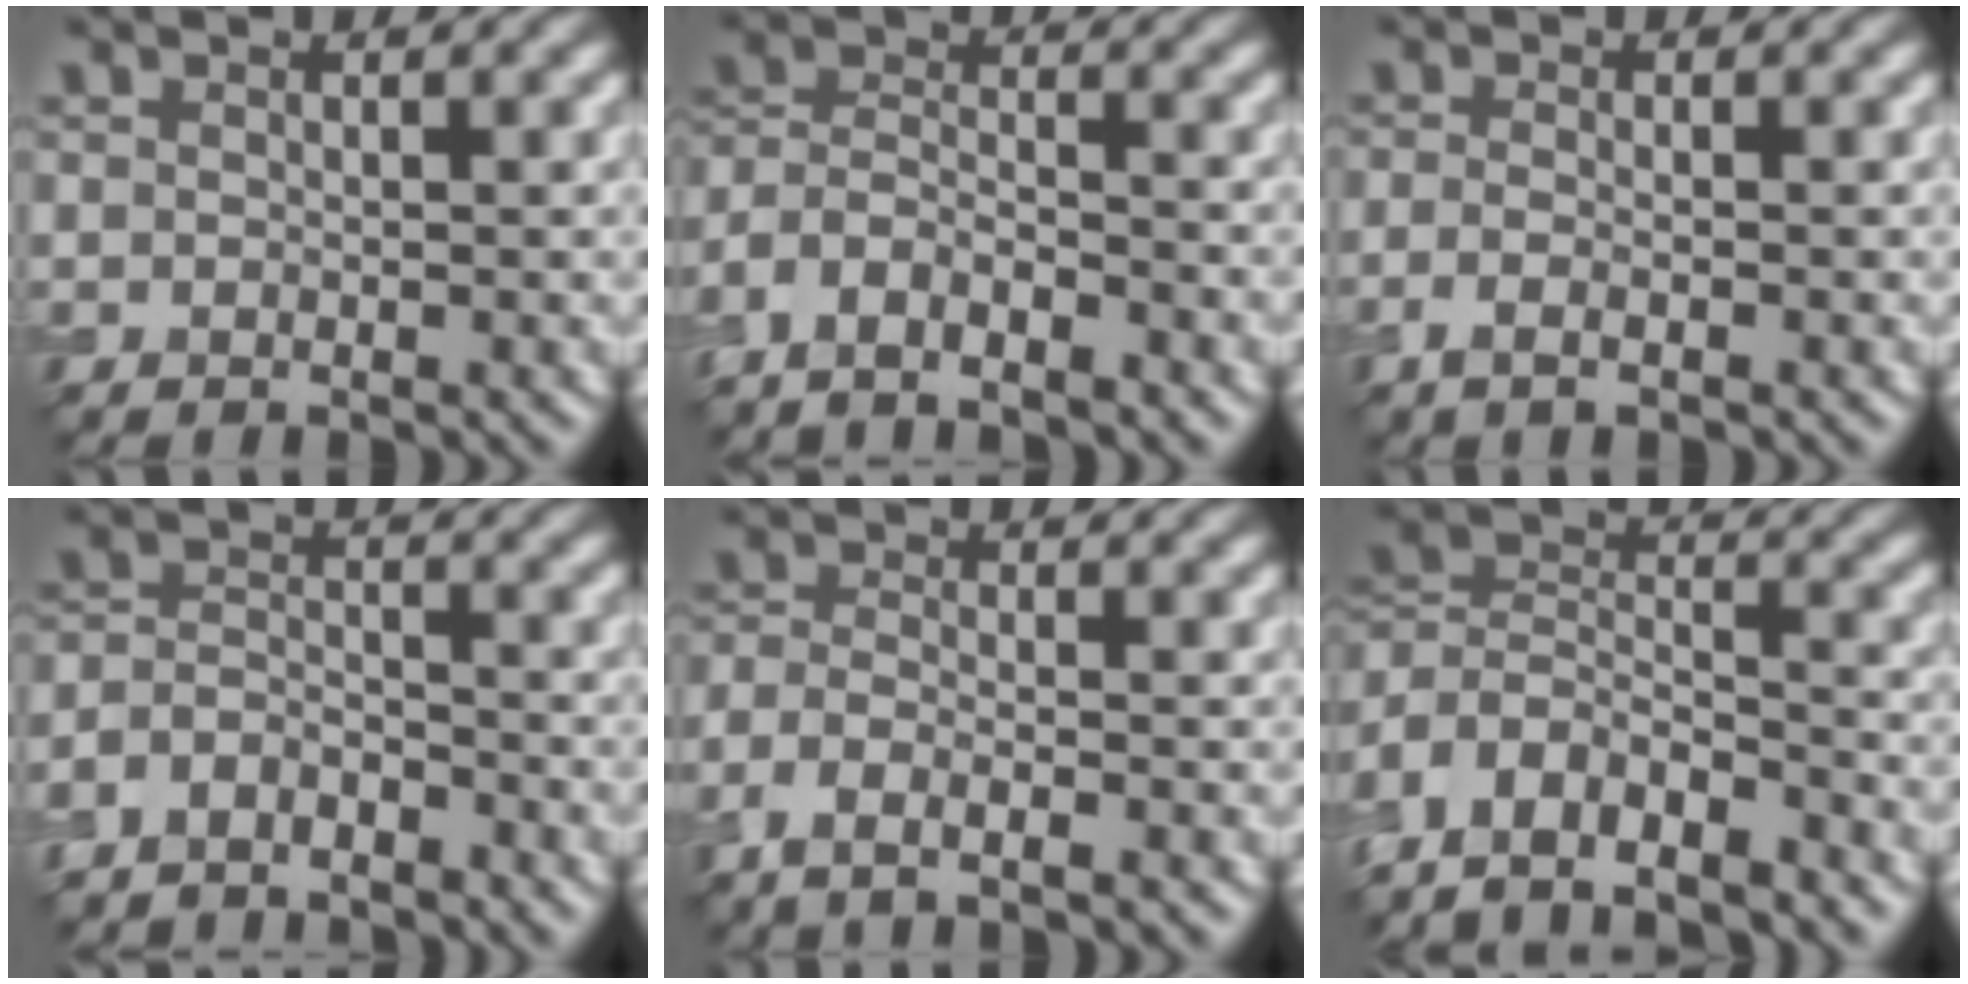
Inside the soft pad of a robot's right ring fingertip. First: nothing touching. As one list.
[{"total": 5.7, "force": [-4.7, 2.0, 2.5], "torque": [-0.041, -0.003, -0.095]}, {"total": 1.3, "force": [-0.7, 0.2, 1.1], "torque": [-0.022, -0.003, -0.016]}, {"total": 4.0, "force": [-3.7, 1.4, 0.9], "torque": [-0.012, -0.003, -0.077]}, {"total": 3.7, "force": [-2.7, 1.1, 2.3], "torque": [-0.044, -0.006, -0.058]}, {"total": 8.3, "force": [-6.3, 3.7, 4.1], "torque": [-0.080, -0.002, -0.115]}]